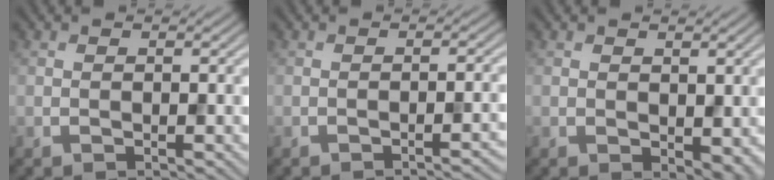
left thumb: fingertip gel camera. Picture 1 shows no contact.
{"total": 2.4, "force": [-1.4, 0.5, 1.9], "torque": [-0.016, 0.008, -0.027]}
{"total": 2.8, "force": [0.0, 1.7, 2.1], "torque": [-0.034, -0.008, 0.008]}